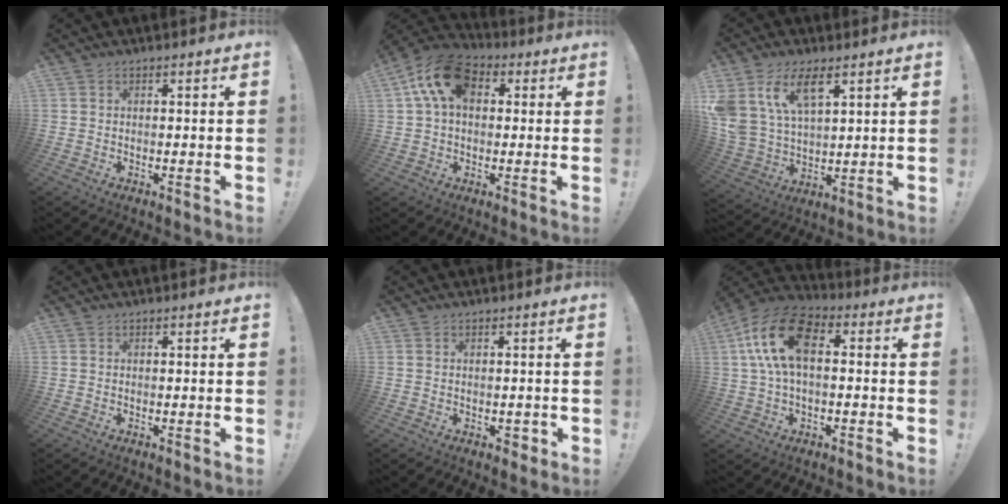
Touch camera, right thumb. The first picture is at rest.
{"total": 13.8, "force": [4.4, 8.8, 9.7], "torque": [-0.169, 0.004, 0.085]}
{"total": 12.9, "force": [7.7, 6.3, 8.2], "torque": [-0.183, -0.035, 0.142]}
{"total": 0.0}
{"total": 1.7, "force": [-0.1, 1.4, 0.9], "torque": [0.000, -0.002, -0.003]}
{"total": 16.7, "force": [3.1, 9.6, 13.3], "torque": [-0.252, 0.010, 0.056]}